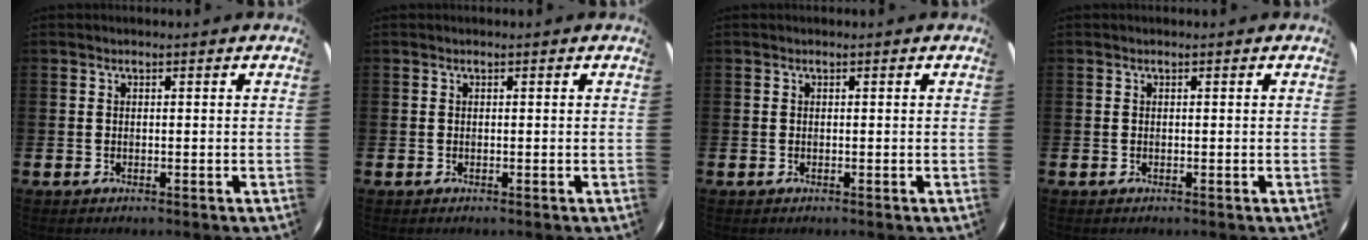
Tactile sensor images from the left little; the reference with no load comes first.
{"total": 0.0}
{"total": 0.0}
{"total": 0.0}